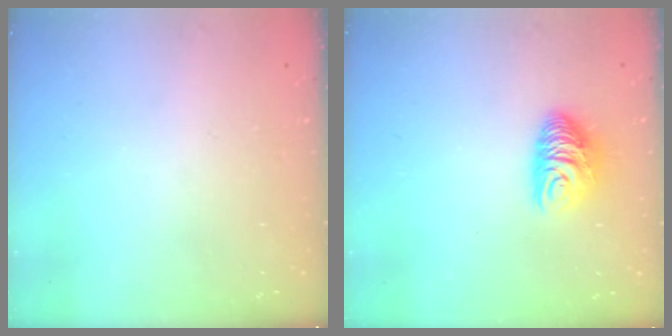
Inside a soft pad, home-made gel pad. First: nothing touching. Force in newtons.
{"total": 8.4, "press": 8.4, "slide": 0.8}